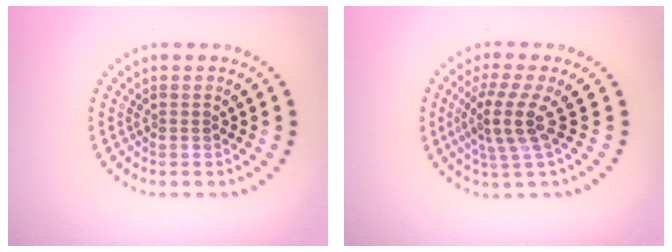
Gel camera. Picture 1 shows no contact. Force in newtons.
{"total": 3.5, "press": 2.8, "slide": 2.1}